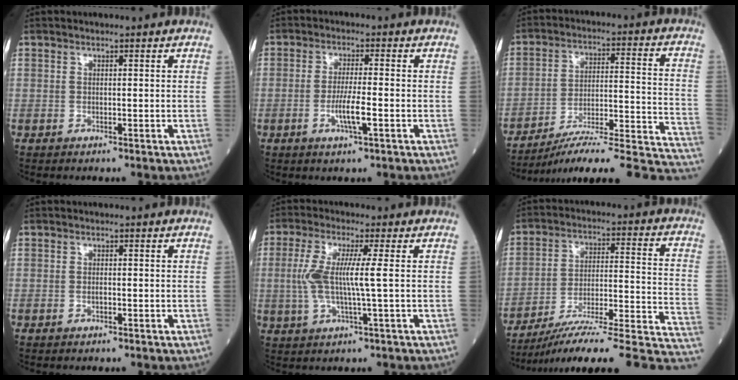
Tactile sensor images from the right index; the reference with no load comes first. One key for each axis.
{"total": 4.8, "fx": -1.5, "fy": 0.2, "fz": 4.5, "tx": -0.088, "ty": -0.007, "tz": -0.029}
{"total": 23.6, "fx": -20.7, "fy": 0.9, "fz": 11.4, "tx": -0.085, "ty": 0.014, "tz": -0.292}
{"total": 0.6, "fx": -0.3, "fy": 0.2, "fz": 0.5, "tx": -0.012, "ty": 0.000, "tz": -0.006}
{"total": 7.2, "fx": 0.4, "fy": 0.3, "fz": 7.2, "tx": -0.163, "ty": 0.005, "tz": 0.005}
{"total": 23.7, "fx": -19.2, "fy": 0.9, "fz": 13.9, "tx": -0.124, "ty": 0.015, "tz": -0.282}